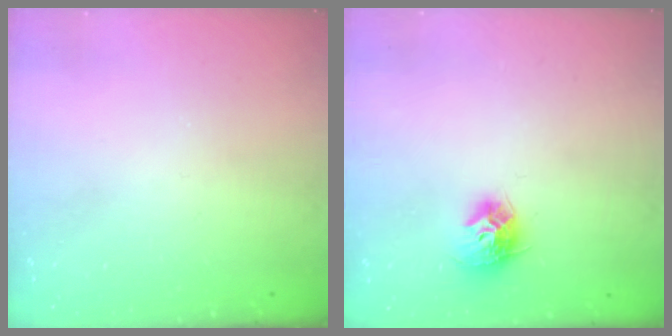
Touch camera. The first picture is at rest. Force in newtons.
{"total": 9.9, "press": 9.8, "slide": 0.5}